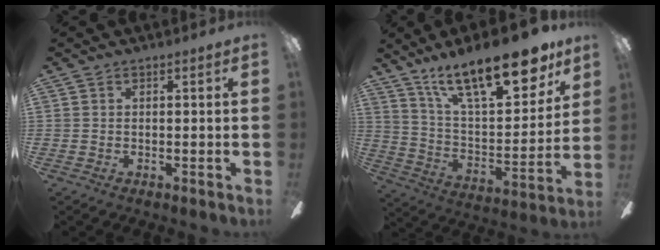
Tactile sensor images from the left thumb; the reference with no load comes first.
{"total": 23.9, "force": [16.1, 9.0, 15.3], "torque": [-0.229, -0.096, 0.270]}